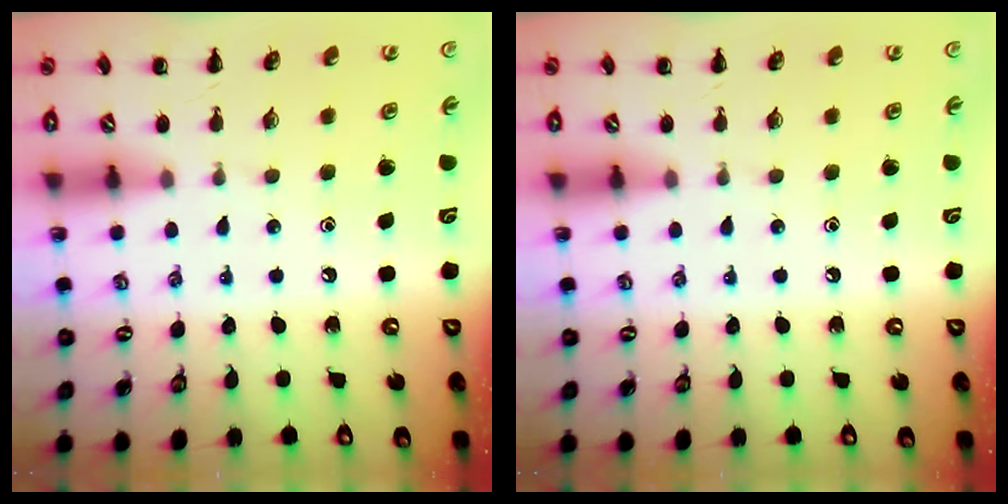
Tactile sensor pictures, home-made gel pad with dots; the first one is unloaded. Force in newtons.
{"total": 0.0}